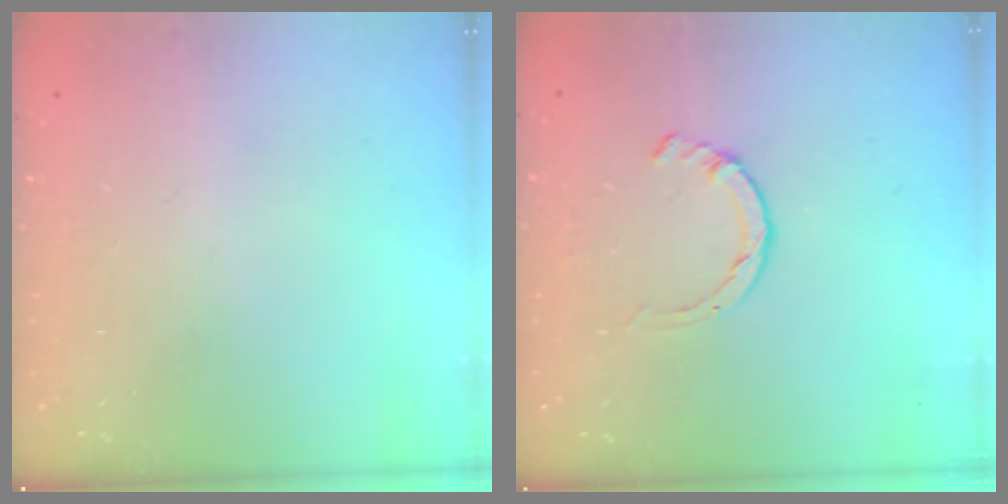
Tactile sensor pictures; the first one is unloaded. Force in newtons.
{"total": 1.4, "press": 1.4, "slide": 0.3}